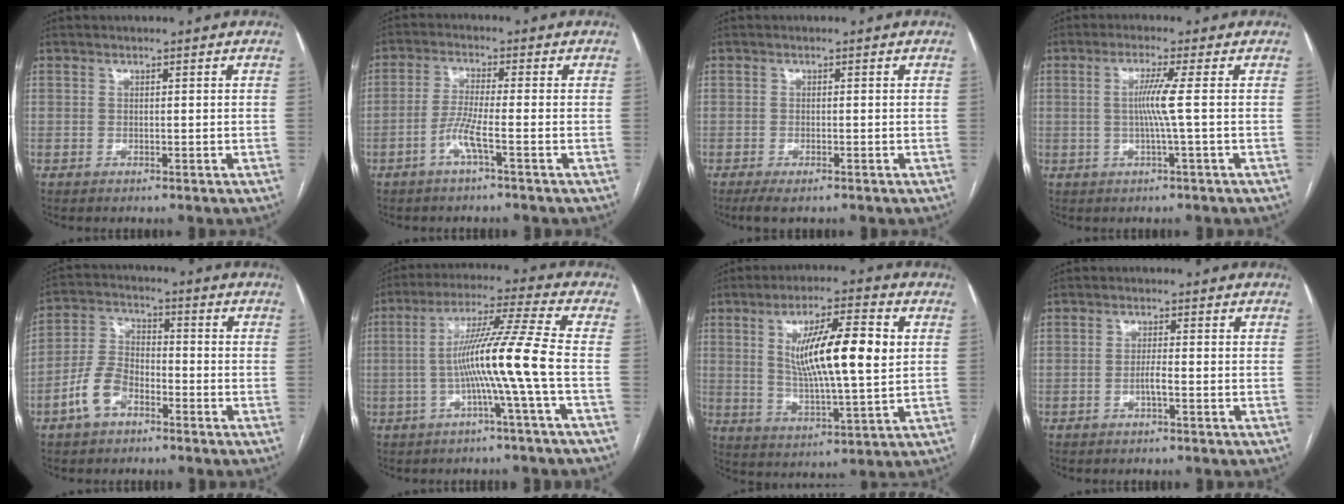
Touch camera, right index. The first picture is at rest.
{"total": 4.5, "force": [-2.1, -0.3, 4.0], "torque": [-0.082, -0.001, -0.044]}
{"total": 2.9, "force": [-2.0, 0.9, 1.9], "torque": [-0.034, -0.005, -0.028]}
{"total": 4.4, "force": [0.0, -1.3, 4.2], "torque": [-0.085, 0.000, 0.001]}
{"total": 7.7, "force": [-4.1, 4.3, 4.9], "torque": [-0.118, 0.014, -0.081]}
{"total": 11.4, "force": [-2.3, -2.5, 10.9], "torque": [-0.199, 0.015, -0.043]}
{"total": 14.3, "force": [2.9, 2.1, 13.8], "torque": [-0.242, 0.006, 0.049]}
{"total": 1.8, "force": [-0.7, 0.0, 1.7], "torque": [-0.030, 0.002, -0.013]}